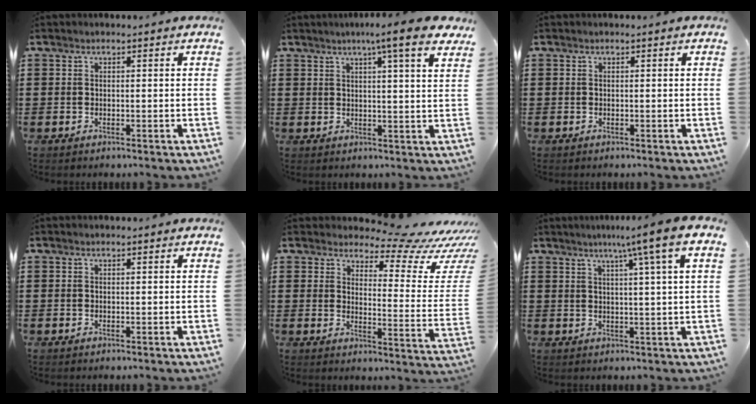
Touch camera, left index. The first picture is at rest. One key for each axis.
{"total": 6.8, "fx": 4.8, "fy": -0.3, "fz": 4.8, "tx": -0.082, "ty": -0.016, "tz": 0.076}
{"total": 0.0}
{"total": 0.0}
{"total": 8.2, "fx": 7.2, "fy": 1.1, "fz": 3.7, "tx": -0.065, "ty": -0.064, "tz": 0.118}
{"total": 7.0, "fx": 3.9, "fy": -1.4, "fz": 5.7, "tx": -0.103, "ty": -0.012, "tz": 0.056}